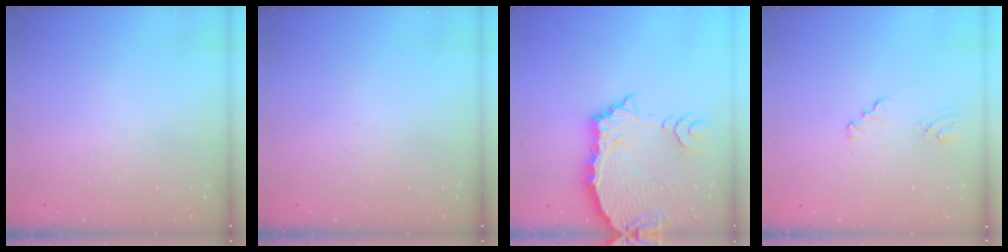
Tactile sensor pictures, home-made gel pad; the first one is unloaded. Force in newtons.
{"total": 0.0}
{"total": 10.7, "press": 10.6, "slide": 1.3}
{"total": 1.3, "press": 1.3, "slide": 0.1}